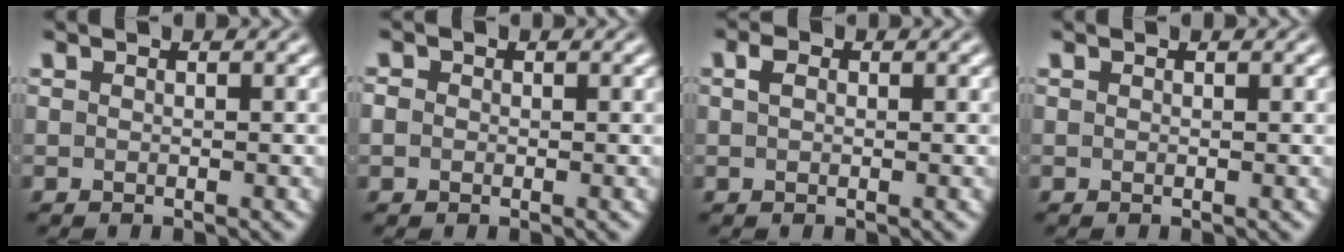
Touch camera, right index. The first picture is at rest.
{"total": 1.2, "force": [-0.2, 1.1, 0.5], "torque": [-0.018, -0.007, -0.003]}
{"total": 0.6, "force": [0.2, 0.0, 0.6], "torque": [-0.011, -0.005, 0.008]}
{"total": 0.0}